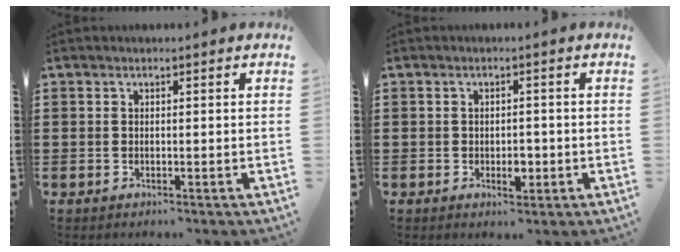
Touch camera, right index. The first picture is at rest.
{"total": 2.9, "force": [-0.7, 1.5, 2.4], "torque": [-0.035, -0.002, -0.014]}